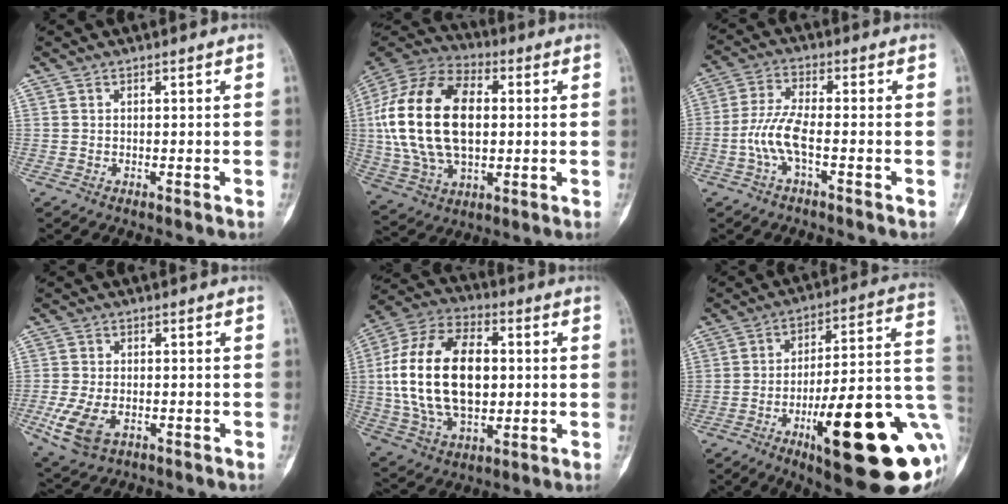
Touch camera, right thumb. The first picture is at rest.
{"total": 24.7, "force": [1.6, 14.9, 19.6], "torque": [-0.387, 0.008, 0.031]}
{"total": 6.9, "force": [-2.2, 1.9, 6.2], "torque": [-0.150, 0.020, -0.049]}
{"total": 8.0, "force": [-2.7, 4.8, 5.8], "torque": [-0.127, 0.002, -0.043]}
{"total": 23.0, "force": [1.2, 13.8, 18.3], "torque": [-0.344, 0.009, 0.025]}
{"total": 30.8, "force": [-9.4, 8.3, 28.2], "torque": [-0.335, 0.025, -0.128]}